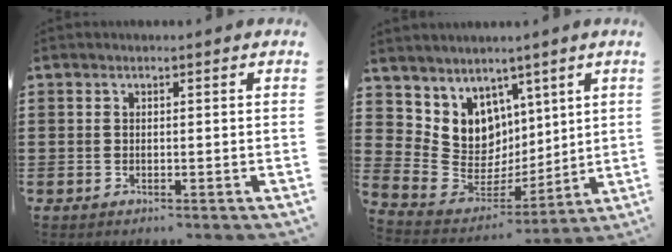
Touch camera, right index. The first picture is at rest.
{"total": 8.8, "force": [4.2, 7.6, 1.7], "torque": [-0.082, -0.051, 0.086]}